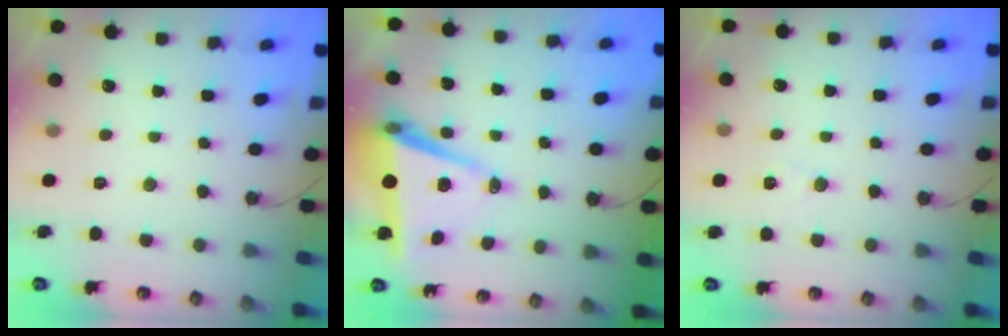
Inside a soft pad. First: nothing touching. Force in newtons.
{"total": 8.0, "press": 6.9, "slide": 4.1}
{"total": 7.0, "press": 5.3, "slide": 4.6}